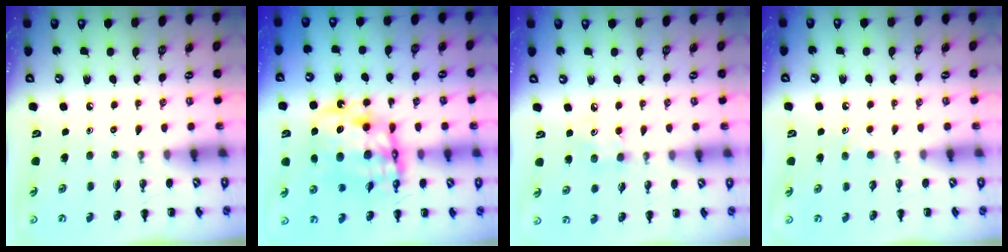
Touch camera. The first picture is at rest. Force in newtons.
{"total": 16.3, "press": 15.8, "slide": 4.0}
{"total": 4.8, "press": 4.7, "slide": 1.2}
{"total": 3.6, "press": 3.4, "slide": 1.2}